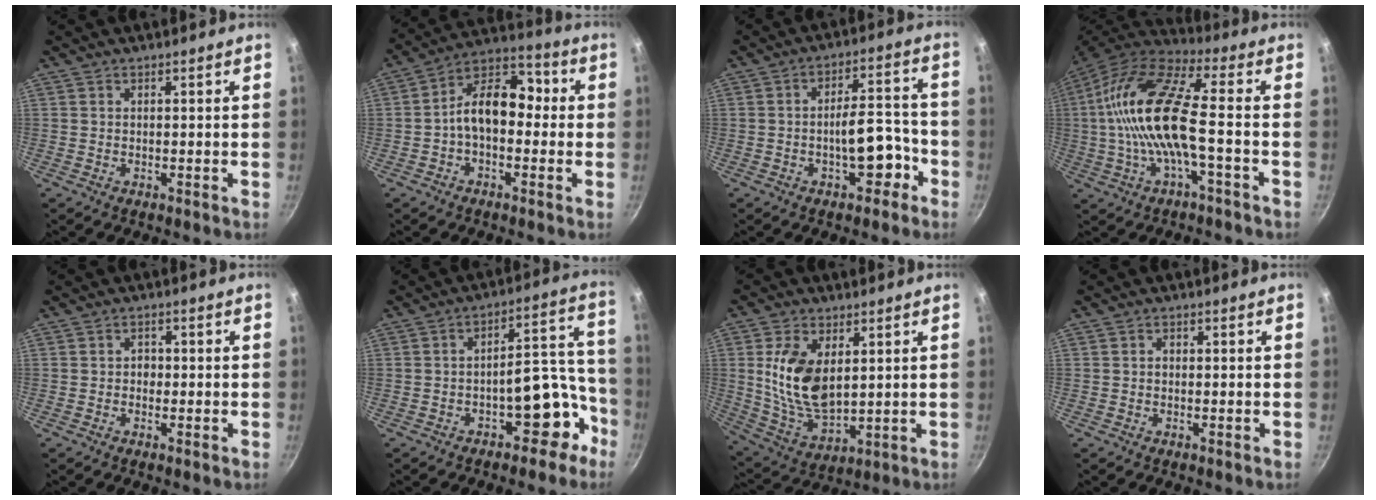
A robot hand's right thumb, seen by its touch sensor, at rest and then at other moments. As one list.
[{"total": 12.2, "force": [-0.8, 8.1, 9.1], "torque": [-0.106, 0.051, -0.038]}, {"total": 9.2, "force": [-3.9, 4.3, 7.2], "torque": [-0.068, 0.055, -0.049]}, {"total": 18.4, "force": [-1.6, 6.4, 17.2], "torque": [-0.339, 0.036, -0.046]}, {"total": 1.9, "force": [-0.3, 1.6, 1.1], "torque": [-0.009, 0.002, -0.008]}, {"total": 11.5, "force": [-5.7, 6.3, 7.7], "torque": [-0.033, 0.097, -0.070]}, {"total": 14.0, "force": [3.0, 8.1, 11.1], "torque": [-0.200, -0.026, 0.069]}, {"total": 1.1, "force": [0.0, 0.9, 0.6], "torque": [-0.008, 0.005, -0.002]}]